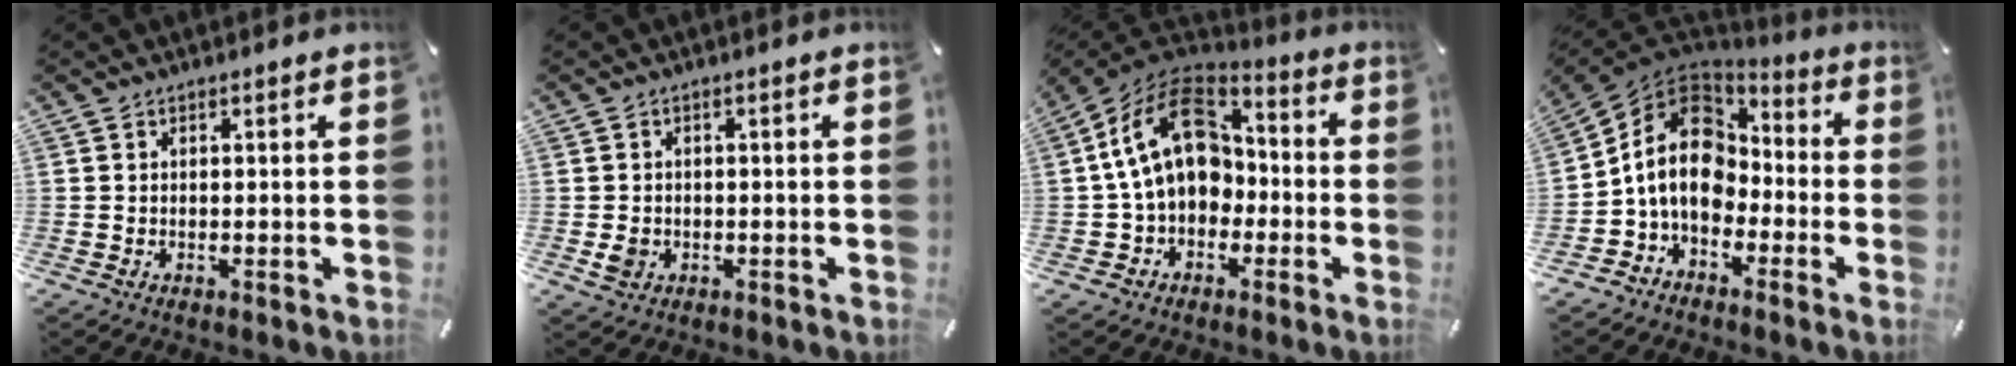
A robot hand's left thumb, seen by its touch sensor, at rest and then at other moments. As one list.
[{"total": 2.8, "force": [-0.6, 2.4, 1.3], "torque": [-0.022, -0.002, -0.014]}, {"total": 18.0, "force": [1.4, 13.4, 11.9], "torque": [-0.231, 0.012, 0.023]}, {"total": 13.9, "force": [-1.2, 11.2, 8.1], "torque": [-0.177, 0.024, -0.024]}]